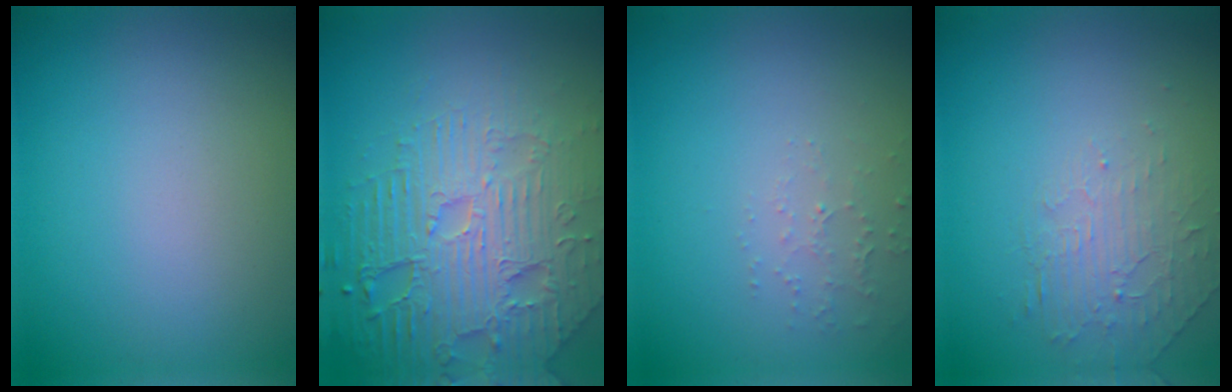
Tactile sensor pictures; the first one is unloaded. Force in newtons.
{"total": 7.9, "press": 5.7, "slide": 5.4}
{"total": 1.3, "press": 1.3, "slide": 0.4}
{"total": 2.0, "press": 0.9, "slide": 1.8}